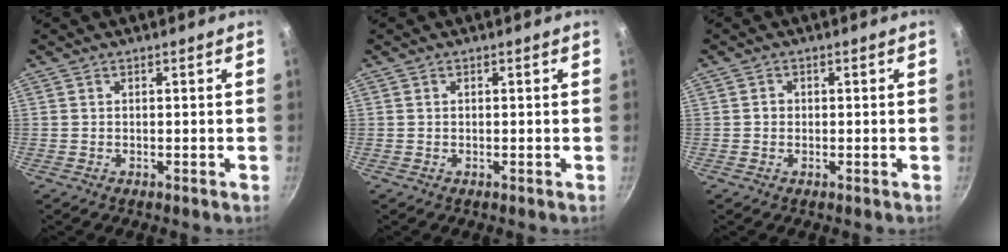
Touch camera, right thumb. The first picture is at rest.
{"total": 0.0}
{"total": 1.2, "force": [-0.1, 1.1, 0.5], "torque": [-0.004, 0.004, -0.003]}